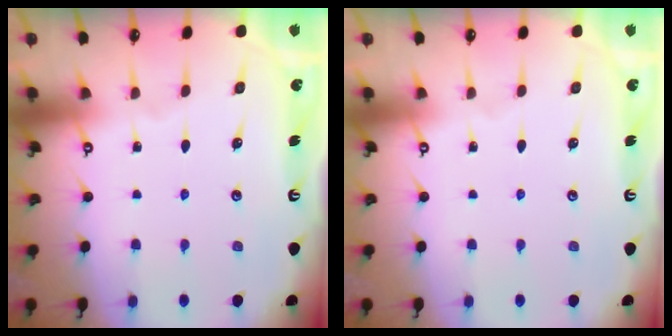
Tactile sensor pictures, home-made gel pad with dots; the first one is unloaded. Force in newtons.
{"total": 0.0}